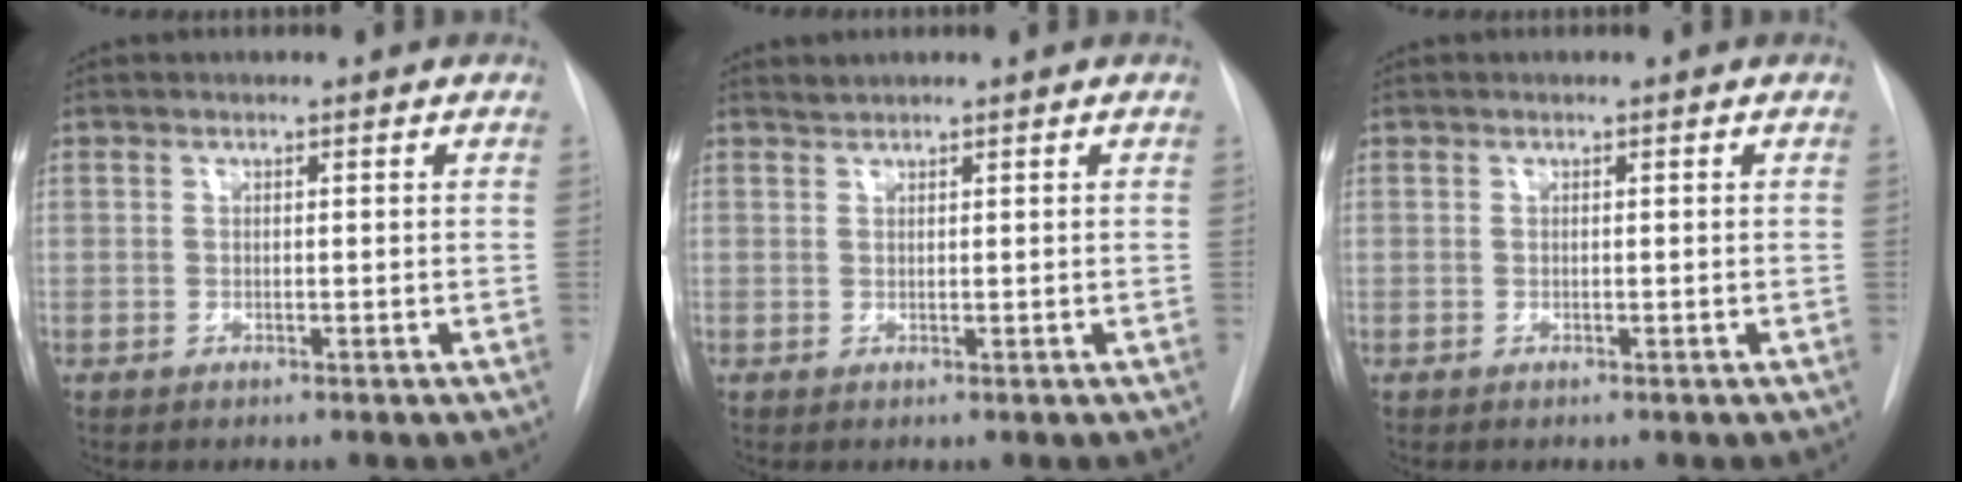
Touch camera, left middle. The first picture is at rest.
{"total": 0.7, "force": [0.7, -0.1, -0.2], "torque": [-0.003, 0.000, 0.015]}
{"total": 0.0}